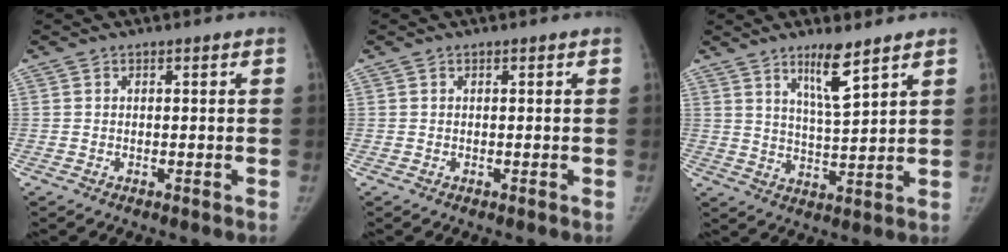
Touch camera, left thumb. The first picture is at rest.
{"total": 0.0}
{"total": 7.8, "force": [5.2, 1.1, 5.7], "torque": [-0.097, -0.041, 0.097]}